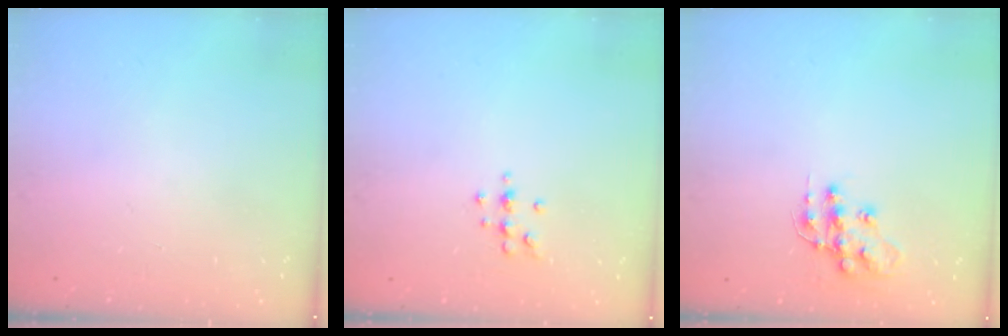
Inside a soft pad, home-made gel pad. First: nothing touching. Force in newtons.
{"total": 4.9, "press": 4.8, "slide": 0.7}
{"total": 12.7, "press": 12.6, "slide": 0.9}